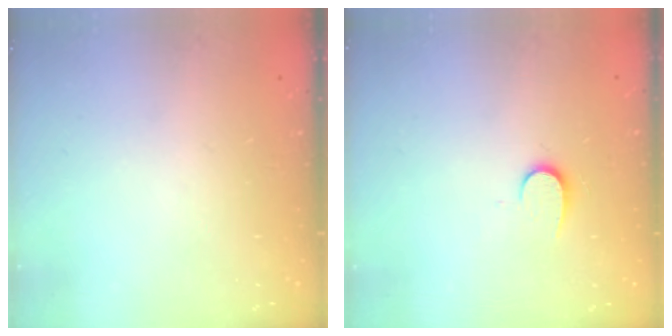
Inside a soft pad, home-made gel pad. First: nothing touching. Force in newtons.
{"total": 6.6, "press": 6.5, "slide": 0.7}